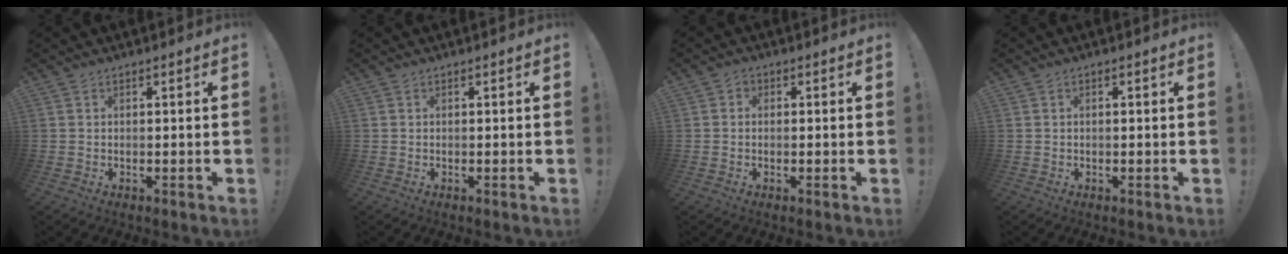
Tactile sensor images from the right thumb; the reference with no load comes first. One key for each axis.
{"total": 0.0}
{"total": 1.3, "fx": -0.3, "fy": 1.2, "fz": 0.6, "tx": -0.003, "ty": 0.002, "tz": -0.008}
{"total": 0.6, "fx": -0.2, "fy": 0.0, "fz": 0.5, "tx": -0.002, "ty": -0.002, "tz": -0.006}